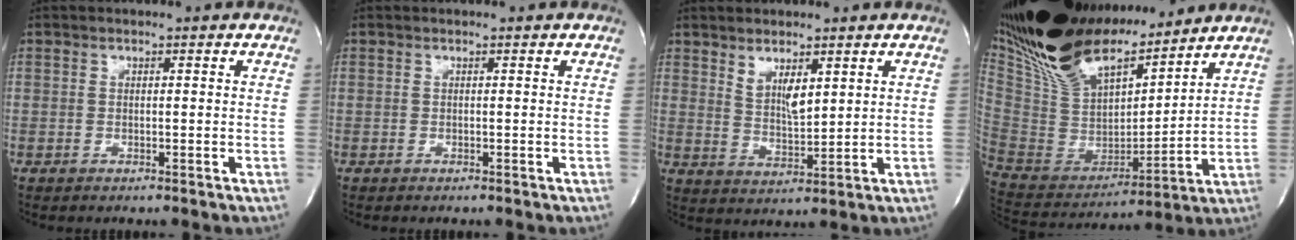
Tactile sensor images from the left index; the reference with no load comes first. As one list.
[{"total": 0.0}, {"total": 4.4, "force": [2.2, 1.5, 3.4], "torque": [-0.070, -0.007, 0.049]}, {"total": 22.5, "force": [18.6, 6.7, 10.7], "torque": [-0.208, -0.009, 0.342]}]